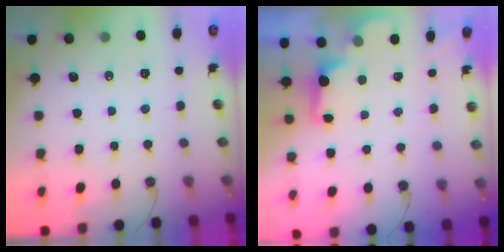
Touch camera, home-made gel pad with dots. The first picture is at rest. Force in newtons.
{"total": 2.5, "press": 2.4, "slide": 0.6}